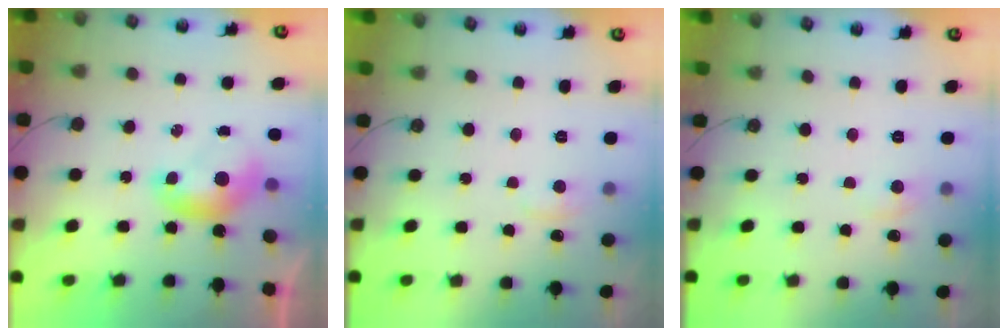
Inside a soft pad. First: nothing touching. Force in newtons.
{"total": 3.0, "press": 3.0, "slide": 0.4}
{"total": 0.8, "press": 0.3, "slide": 0.8}